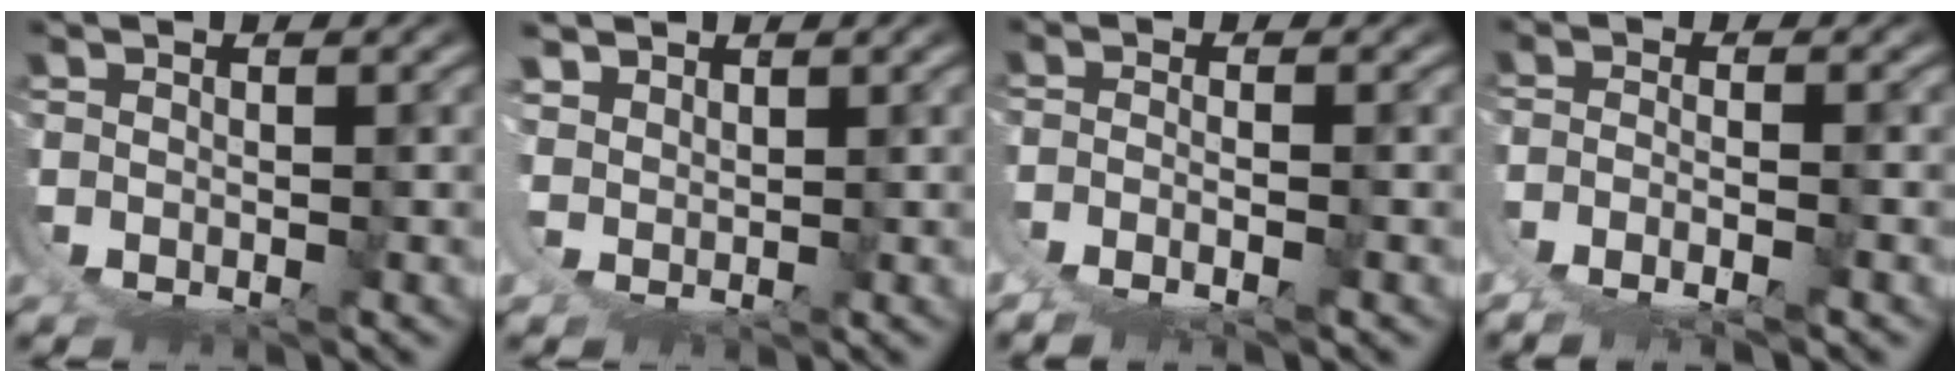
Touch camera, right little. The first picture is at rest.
{"total": 3.0, "force": [2.3, 2.0, 0.3], "torque": [-0.033, -0.001, 0.036]}
{"total": 2.9, "force": [-1.0, 1.2, 2.4], "torque": [-0.050, -0.013, -0.009]}
{"total": 3.3, "force": [-1.0, 1.6, 2.7], "torque": [-0.053, -0.014, -0.011]}